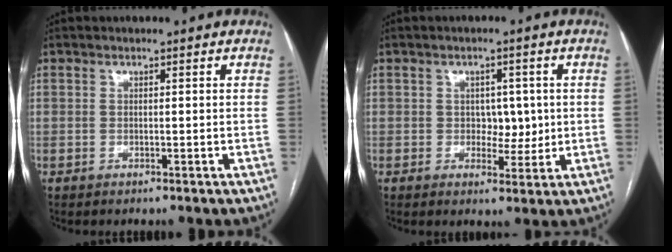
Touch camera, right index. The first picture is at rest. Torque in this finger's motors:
{"motor_torque": [-0.19, 0.13, -0.01, -0.01]}